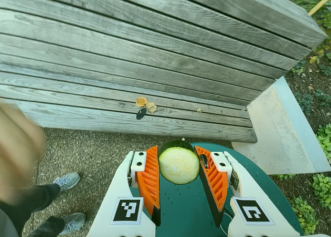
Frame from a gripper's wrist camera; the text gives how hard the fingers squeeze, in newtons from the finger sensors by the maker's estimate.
{"total": 9.7, "left": 9.5, "right": 9.8}